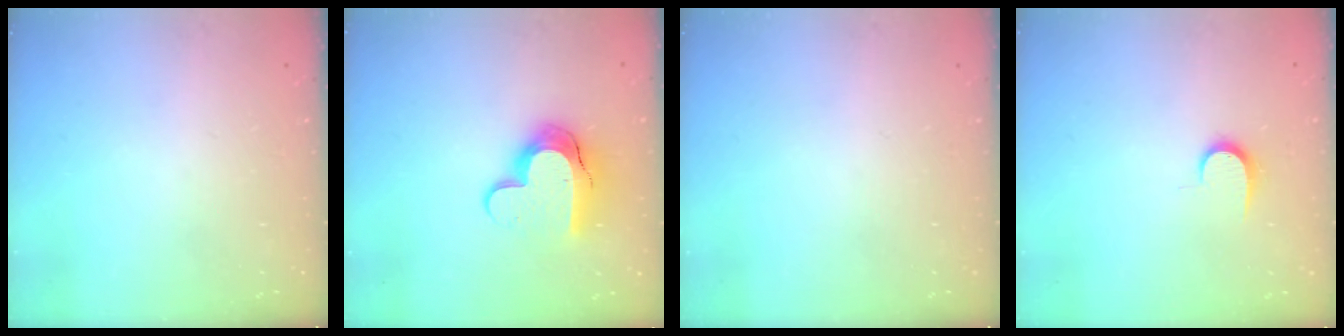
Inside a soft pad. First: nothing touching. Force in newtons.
{"total": 13.0, "press": 13.0, "slide": 1.0}
{"total": 0.0}
{"total": 6.0, "press": 6.0, "slide": 0.6}